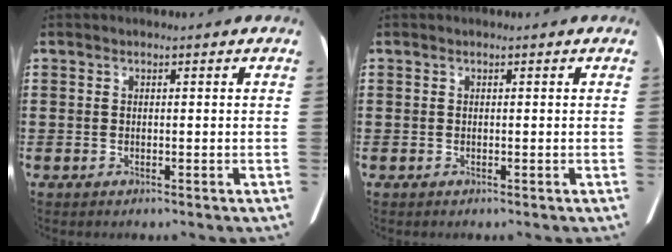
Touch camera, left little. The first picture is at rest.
{"total": 0.0}